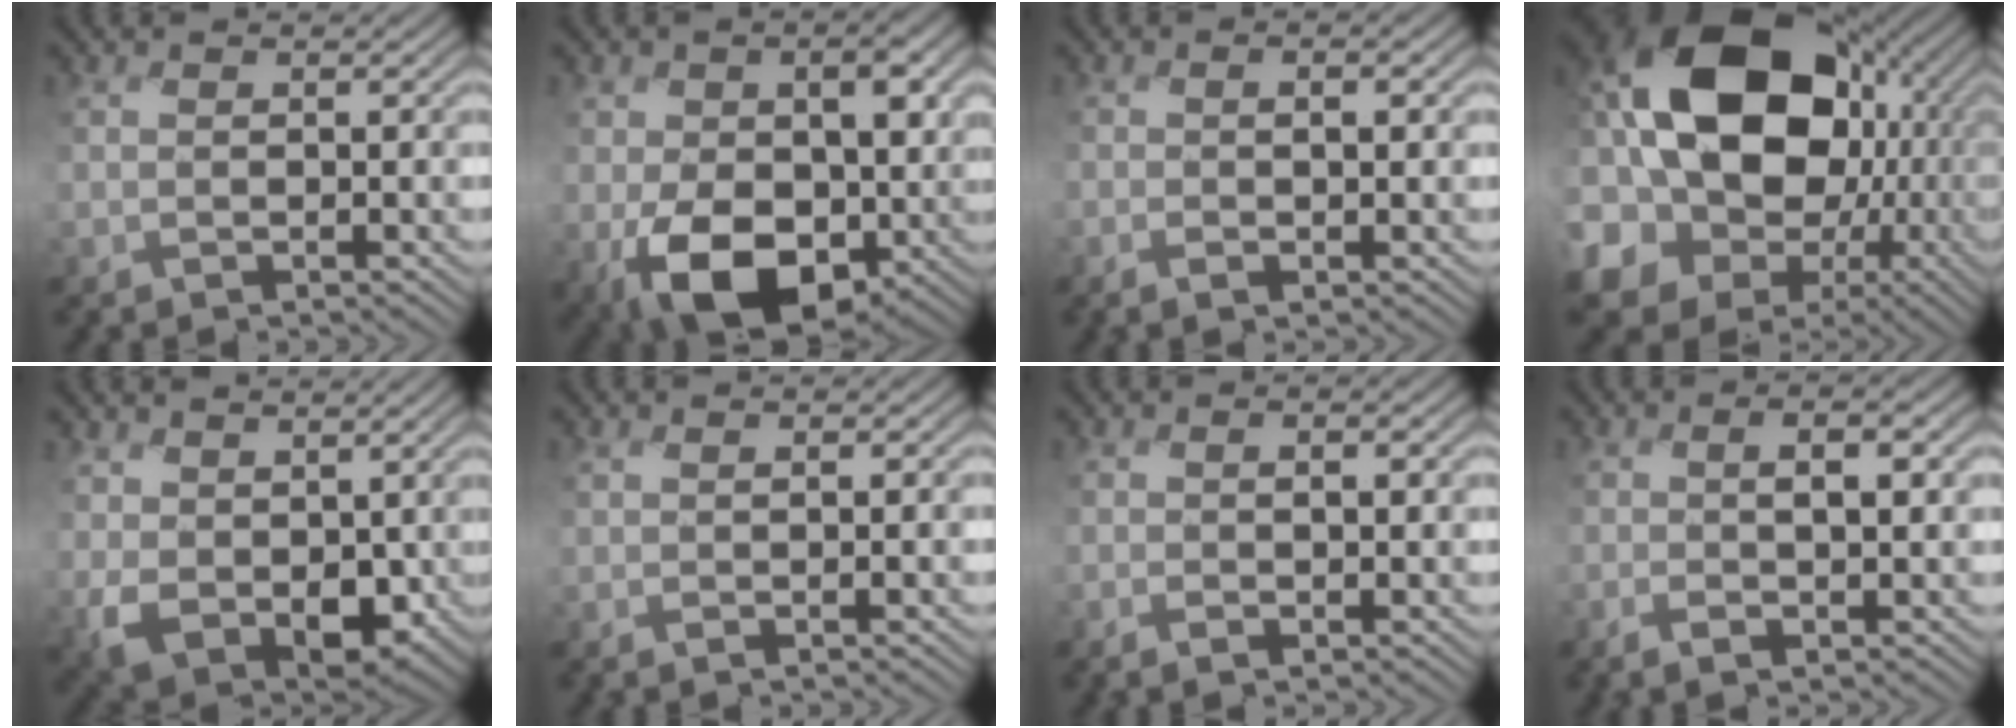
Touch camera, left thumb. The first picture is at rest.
{"total": 14.3, "force": [-2.6, 9.3, 10.6], "torque": [-0.174, -0.034, -0.042]}
{"total": 1.8, "force": [-0.4, 0.5, 1.7], "torque": [-0.020, -0.003, -0.013]}
{"total": 22.0, "force": [3.0, 16.9, 13.7], "torque": [-0.316, -0.012, 0.059]}
{"total": 8.1, "force": [0.3, 5.7, 5.7], "torque": [-0.136, -0.033, 0.015]}
{"total": 1.3, "force": [0.1, 0.1, 1.3], "torque": [-0.011, 0.004, -0.010]}
{"total": 1.5, "force": [-0.3, 0.4, 1.4], "torque": [-0.013, -0.003, -0.011]}
{"total": 3.0, "force": [-0.4, 0.5, 3.0], "torque": [-0.051, 0.004, -0.016]}